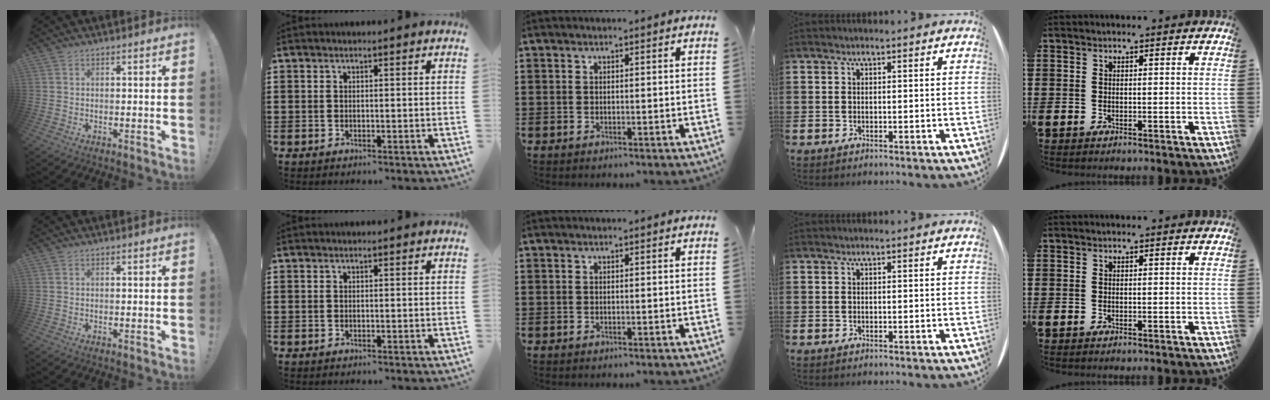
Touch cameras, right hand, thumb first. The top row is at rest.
{}